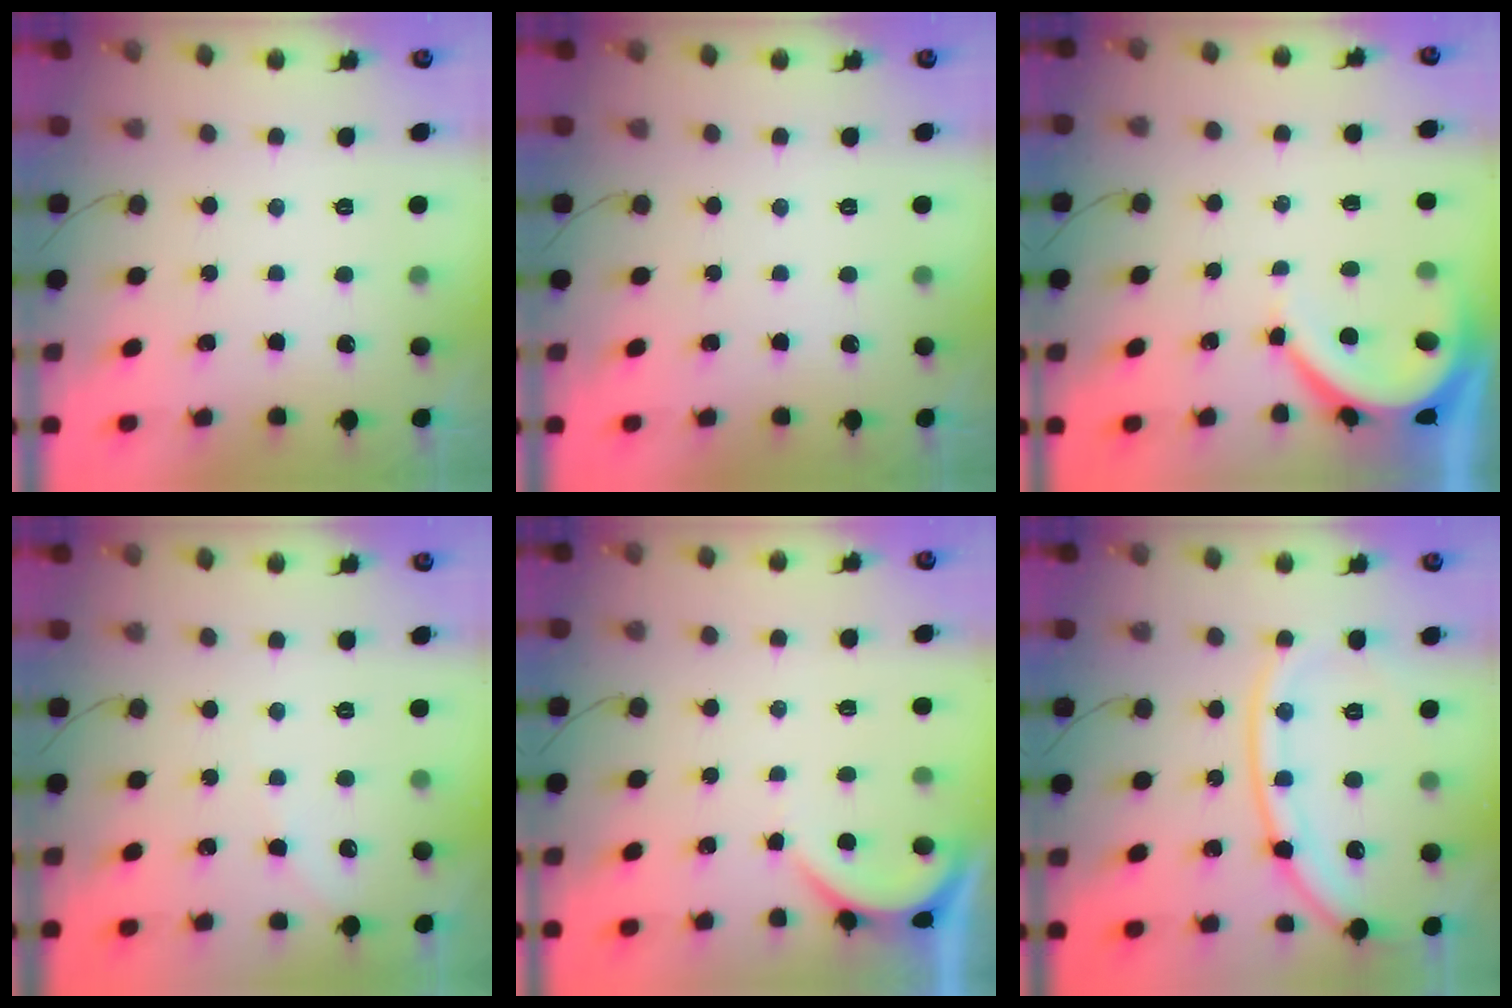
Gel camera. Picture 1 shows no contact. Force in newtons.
{"total": 0.0}
{"total": 5.7, "press": 5.7, "slide": 0.4}
{"total": 2.4, "press": 2.4, "slide": 0.5}
{"total": 2.1, "press": 2.1, "slide": 0.3}
{"total": 14.7, "press": 14.6, "slide": 1.7}